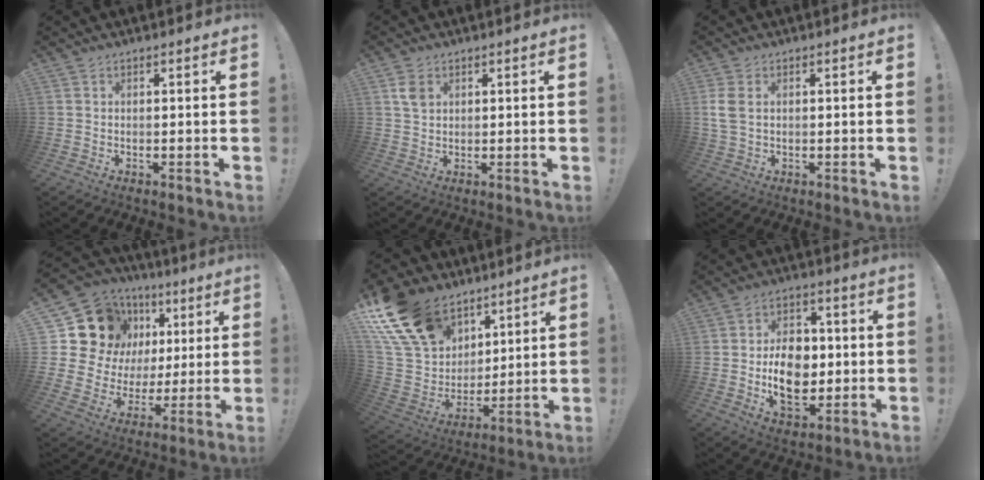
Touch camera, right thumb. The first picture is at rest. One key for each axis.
{"total": 4.0, "fx": 1.7, "fy": 2.7, "fz": 2.3, "tx": -0.027, "ty": -0.004, "tz": 0.029}
{"total": 4.4, "fx": 0.7, "fy": 2.6, "fz": 3.4, "tx": -0.077, "ty": 0.005, "tz": 0.012}
{"total": 17.5, "fx": 7.5, "fy": 13.7, "fz": 7.9, "tx": -0.113, "ty": -0.052, "tz": 0.168}
{"total": 21.1, "fx": 12.6, "fy": 14.5, "fz": 8.6, "tx": -0.171, "ty": -0.069, "tz": 0.265}
{"total": 14.1, "fx": -1.1, "fy": 10.1, "fz": 9.7, "tx": -0.165, "ty": 0.002, "tz": -0.018}